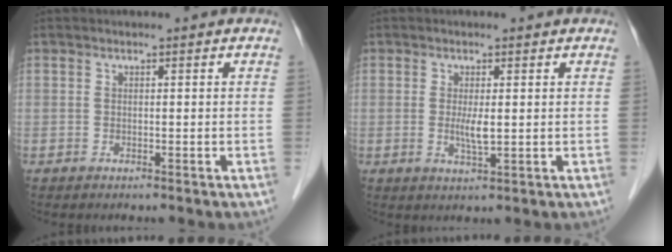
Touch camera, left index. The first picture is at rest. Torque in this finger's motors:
{"motor_torque": [0.47, 0.35, 0.12, 0.05]}